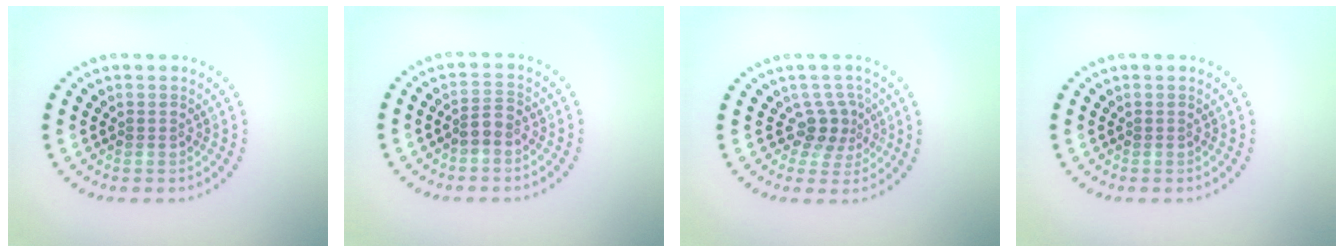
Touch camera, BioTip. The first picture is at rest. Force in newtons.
{"total": 1.7, "press": 1.5, "slide": 0.9}
{"total": 2.4, "press": 1.7, "slide": 1.7}
{"total": 0.0}